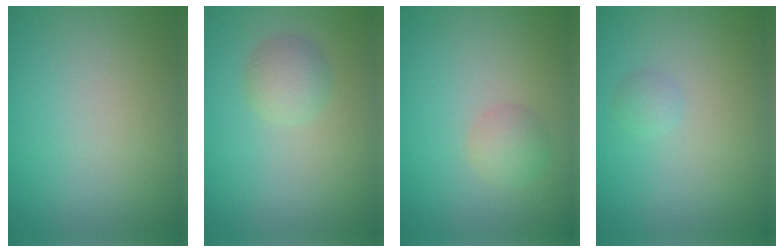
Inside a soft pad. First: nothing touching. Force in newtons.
{"total": 2.2, "press": 2.2, "slide": 0.2}
{"total": 1.8, "press": 1.8, "slide": 0.0}
{"total": 0.9, "press": 0.9, "slide": 0.0}